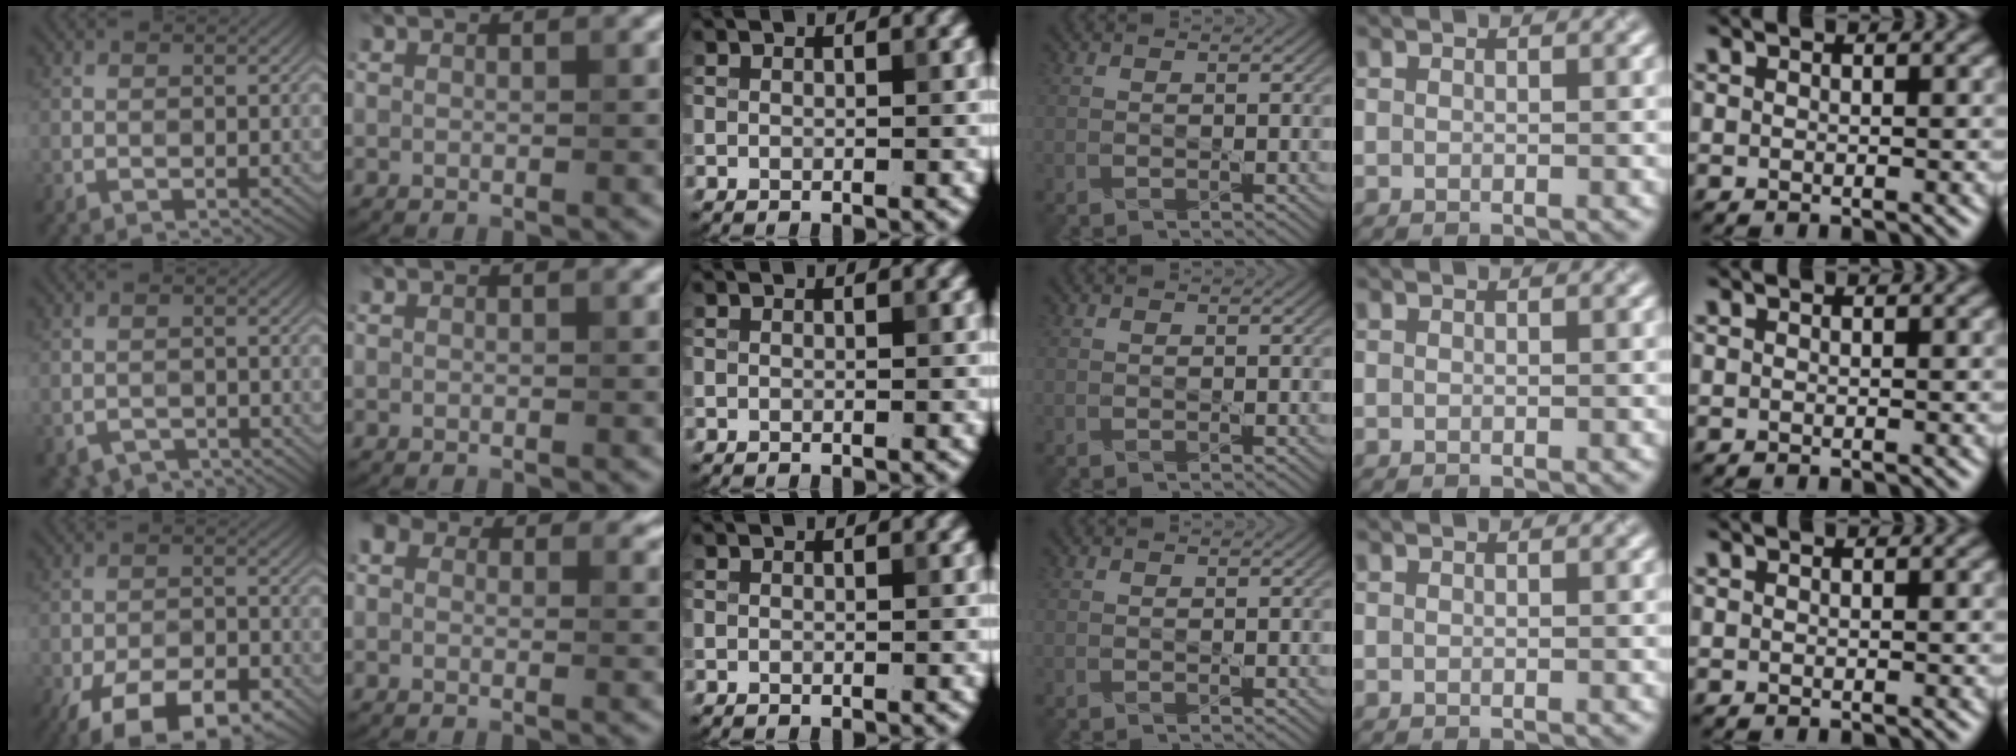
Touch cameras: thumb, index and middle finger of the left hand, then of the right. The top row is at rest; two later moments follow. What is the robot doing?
{"motion": "shake", "object": "handbell"}